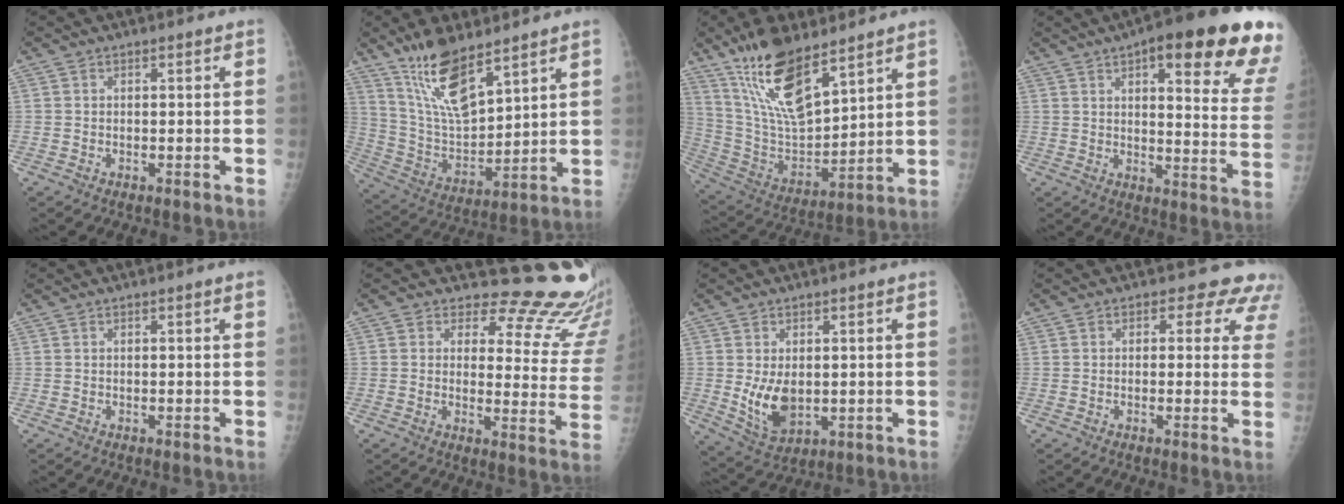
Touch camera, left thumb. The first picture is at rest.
{"total": 14.0, "force": [9.9, 4.4, 8.8], "torque": [-0.142, -0.062, 0.204]}
{"total": 17.8, "force": [12.1, 6.1, 11.5], "torque": [-0.184, -0.065, 0.240]}
{"total": 23.5, "force": [13.2, 5.4, 18.6], "torque": [-0.213, -0.043, 0.161]}
{"total": 0.7, "force": [0.4, 0.0, 0.6], "torque": [-0.007, 0.001, 0.004]}
{"total": 17.3, "force": [16.2, 5.0, 3.7], "torque": [0.011, -0.164, 0.163]}
{"total": 7.3, "force": [0.3, 4.8, 5.6], "torque": [-0.082, -0.019, 0.023]}
{"total": 7.1, "force": [5.5, 4.1, 1.9], "torque": [0.027, -0.019, 0.038]}